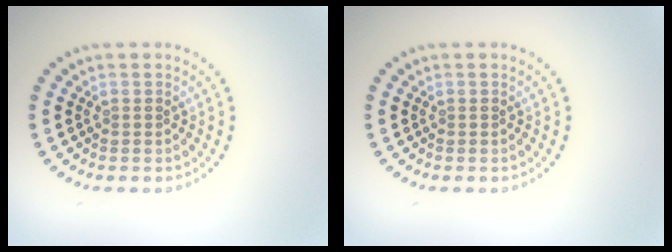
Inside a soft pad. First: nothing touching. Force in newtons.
{"total": 0.0}